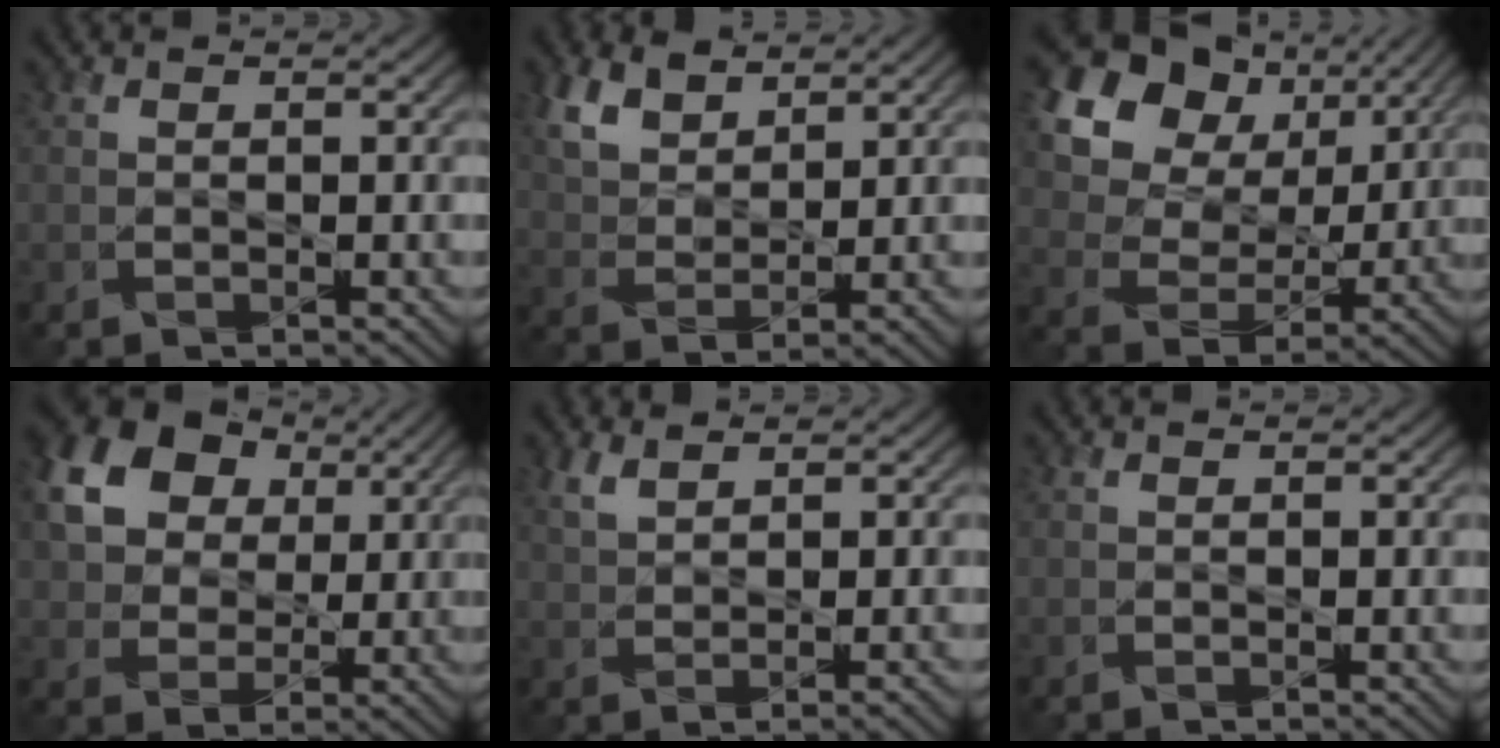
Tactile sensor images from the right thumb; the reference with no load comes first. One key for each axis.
{"total": 6.3, "fx": 4.1, "fy": 3.1, "fz": 3.6, "tx": -0.094, "ty": 0.004, "tz": 0.087}
{"total": 14.9, "fx": 6.7, "fy": 10.8, "fz": 7.8, "tx": -0.196, "ty": 0.035, "tz": 0.118}
{"total": 15.3, "fx": 5.6, "fy": 11.4, "fz": 8.6, "tx": -0.217, "ty": 0.048, "tz": 0.117}
{"total": 2.9, "fx": 1.7, "fy": 0.9, "fz": 2.2, "tx": -0.055, "ty": 0.006, "tz": 0.038}
{"total": 0.0}